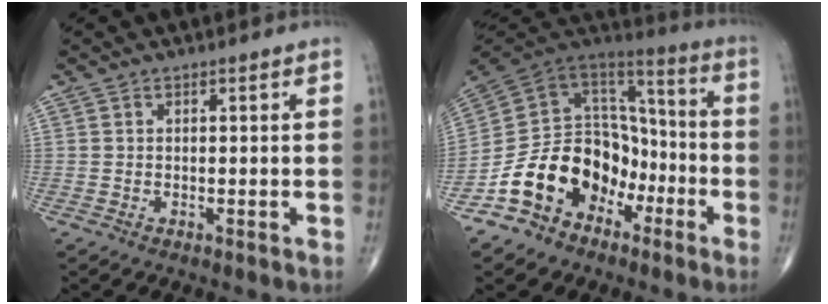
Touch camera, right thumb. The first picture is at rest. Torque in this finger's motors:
{"motor_torque": [2.62, 2.39, 1.46, -1.10, 0.17]}